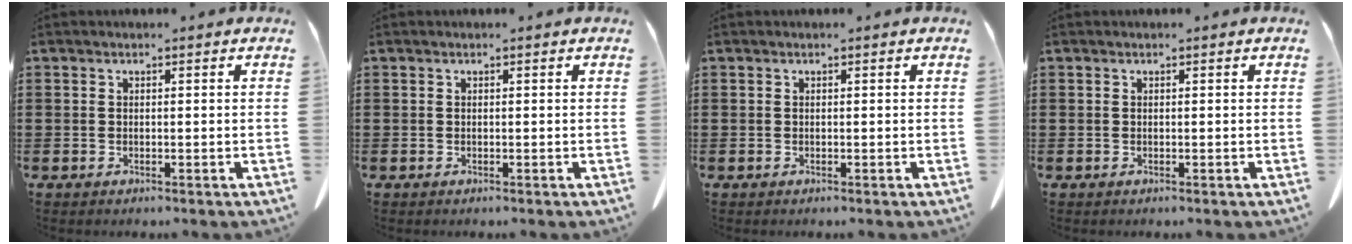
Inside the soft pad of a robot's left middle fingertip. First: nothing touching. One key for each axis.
{"total": 0.0}
{"total": 0.0}
{"total": 0.0}